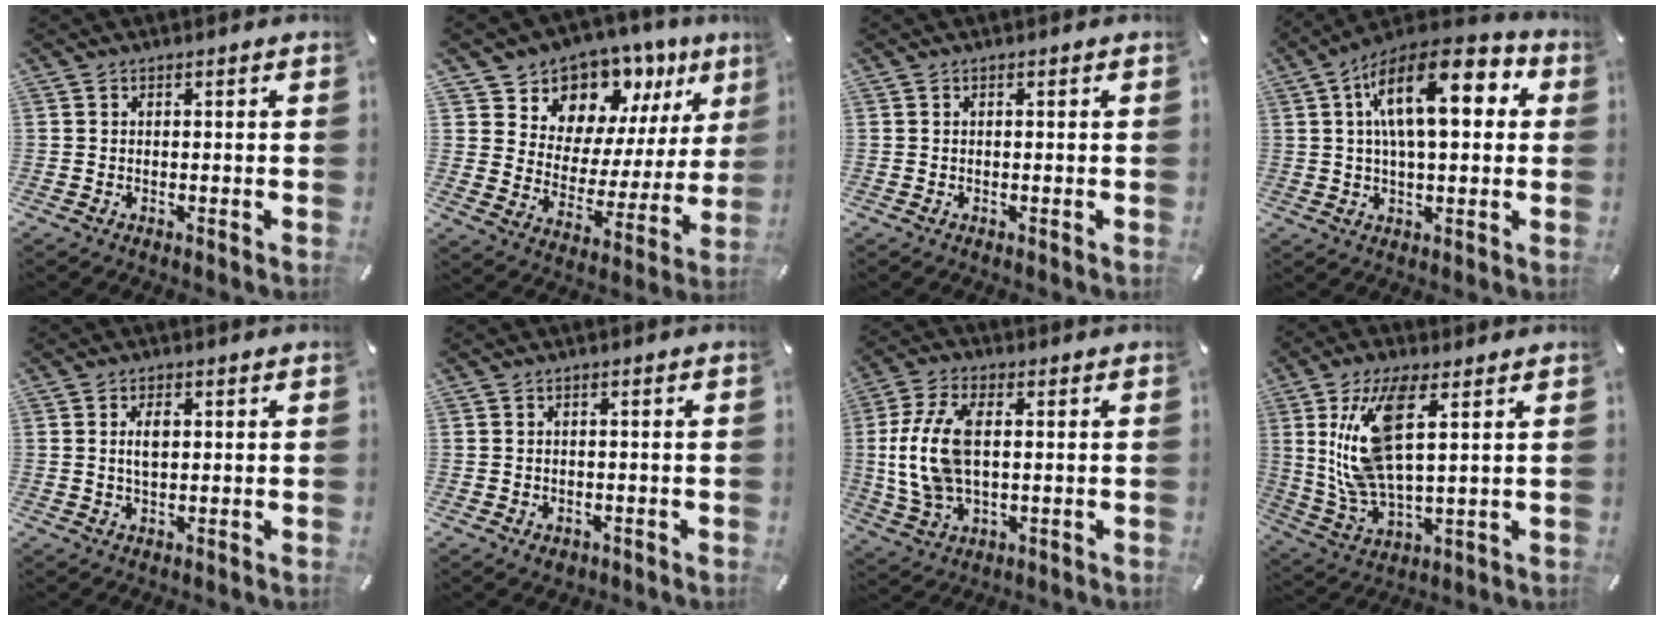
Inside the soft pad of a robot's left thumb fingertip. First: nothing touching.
{"total": 10.4, "force": [7.7, 7.0, -0.1], "torque": [-0.002, -0.099, 0.139]}
{"total": 0.0}
{"total": 17.4, "force": [4.8, 8.0, 14.6], "torque": [-0.239, -0.007, 0.074]}
{"total": 3.8, "force": [0.7, 2.0, 3.1], "torque": [-0.050, 0.002, 0.006]}
{"total": 1.9, "force": [-0.9, 1.5, 0.8], "torque": [-0.014, 0.004, -0.018]}
{"total": 12.5, "force": [0.8, 7.1, 10.3], "torque": [-0.229, 0.001, 0.014]}
{"total": 16.2, "force": [5.1, 6.5, 14.0], "torque": [-0.287, -0.006, 0.089]}